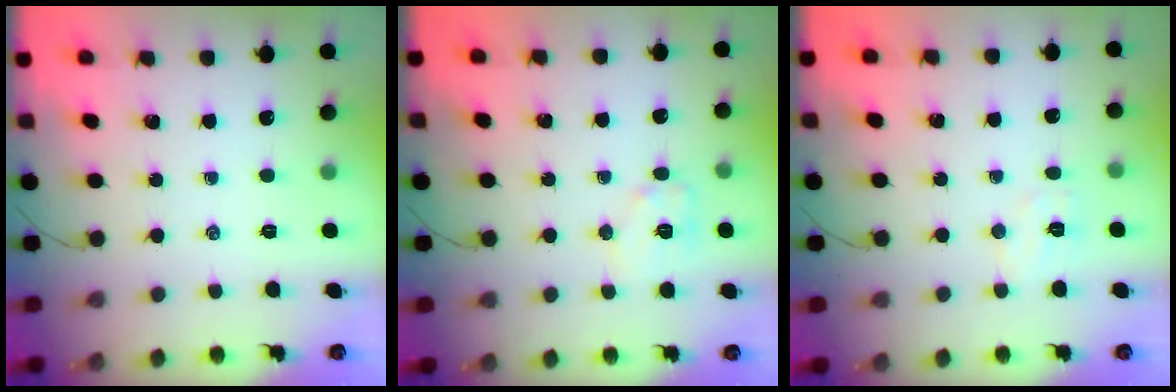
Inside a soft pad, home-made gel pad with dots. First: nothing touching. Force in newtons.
{"total": 7.6, "press": 7.6, "slide": 0.3}
{"total": 4.9, "press": 4.8, "slide": 1.1}